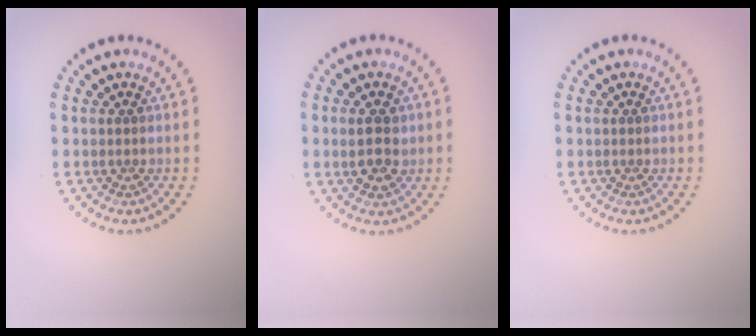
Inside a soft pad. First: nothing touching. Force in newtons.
{"total": 3.0, "press": 2.9, "slide": 0.6}
{"total": 0.0}